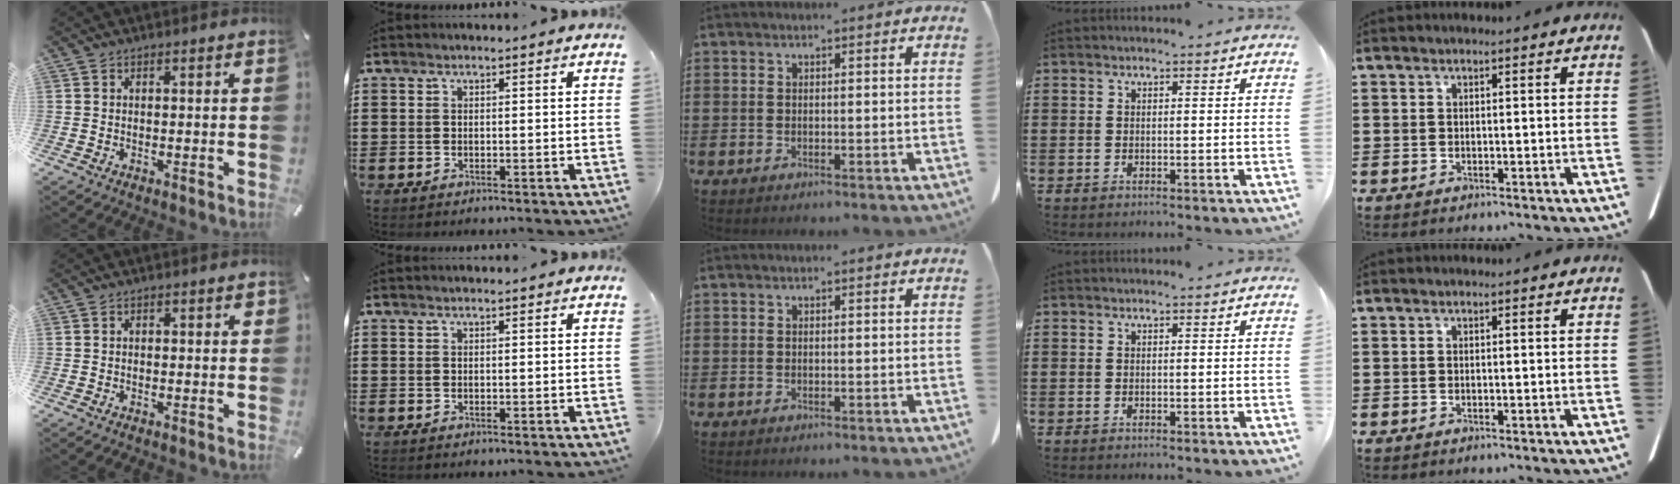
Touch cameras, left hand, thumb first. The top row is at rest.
{"thumb": {"total": 1.0, "force": [-0.2, 0.5, 0.8], "torque": [-0.015, 0.002, -0.005]}}